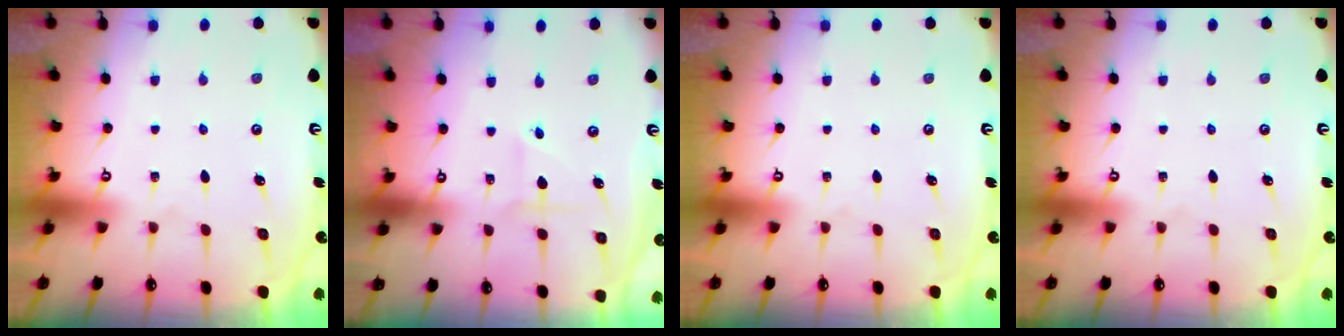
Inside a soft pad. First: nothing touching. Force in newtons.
{"total": 2.3, "press": 2.2, "slide": 0.9}
{"total": 0.0}
{"total": 0.0}